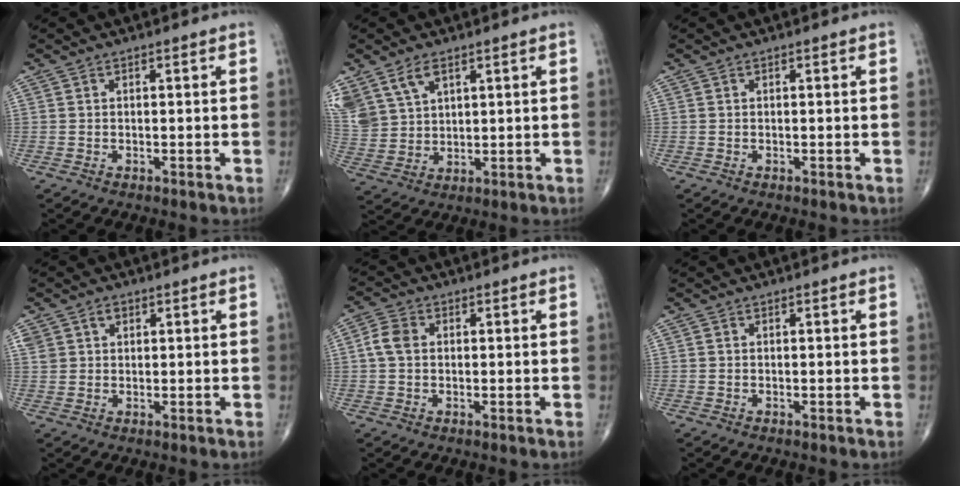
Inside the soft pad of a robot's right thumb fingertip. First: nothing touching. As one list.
[{"total": 10.5, "force": [5.9, 6.5, 5.7], "torque": [-0.125, -0.005, 0.131]}, {"total": 0.0}, {"total": 3.2, "force": [1.5, 2.5, 1.3], "torque": [-0.015, -0.003, 0.032]}, {"total": 4.0, "force": [0.4, 3.0, 2.7], "torque": [-0.057, 0.011, 0.002]}, {"total": 0.0}]